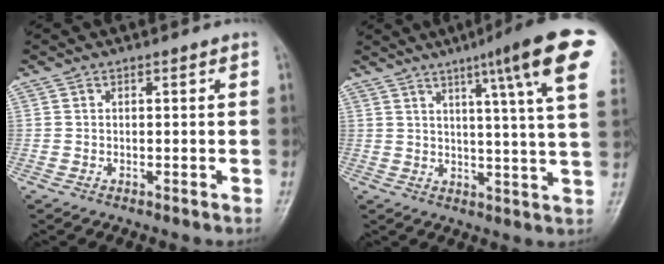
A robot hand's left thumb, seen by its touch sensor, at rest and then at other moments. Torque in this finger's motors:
{"motor_torque": [1.04, 0.21, 1.78, -0.99, 0.31]}